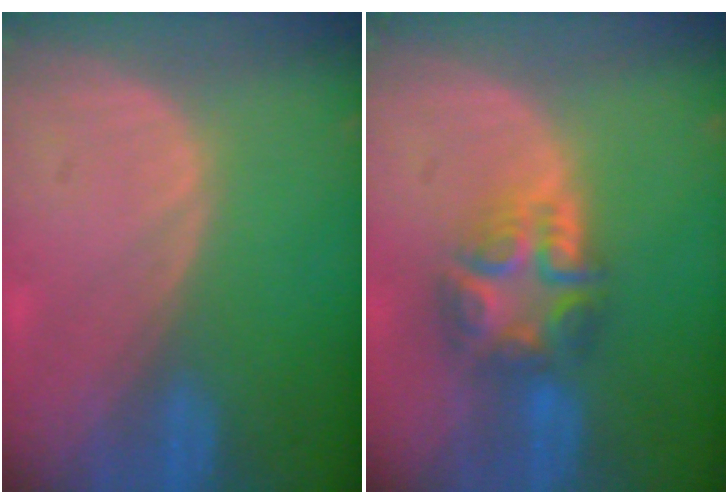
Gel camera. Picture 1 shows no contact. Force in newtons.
{"total": 7.9, "press": 6.7, "slide": 4.2}